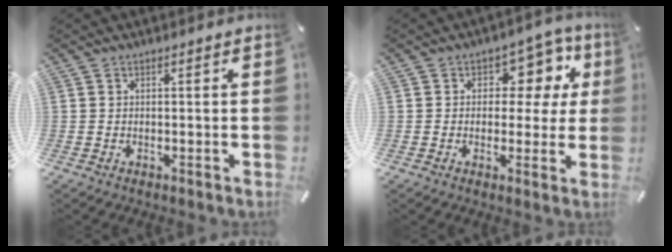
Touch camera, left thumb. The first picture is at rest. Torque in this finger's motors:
{"motor_torque": [0.36, -0.11, 0.30, 0.16, -0.08]}